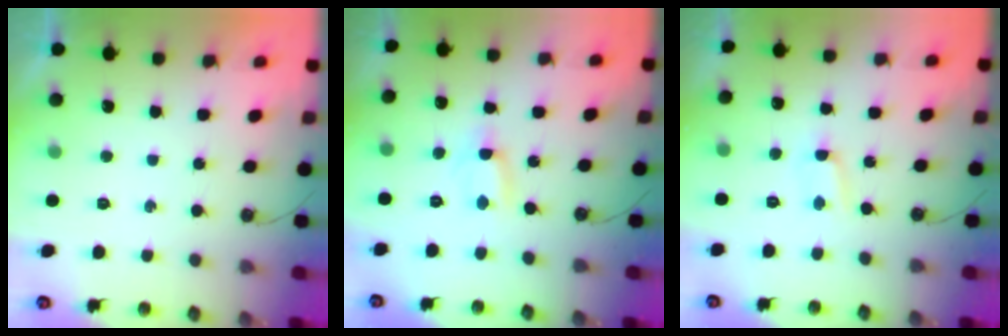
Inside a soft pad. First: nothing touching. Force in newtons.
{"total": 0.6, "press": 0.3, "slide": 0.6}
{"total": 1.6, "press": 1.5, "slide": 0.2}